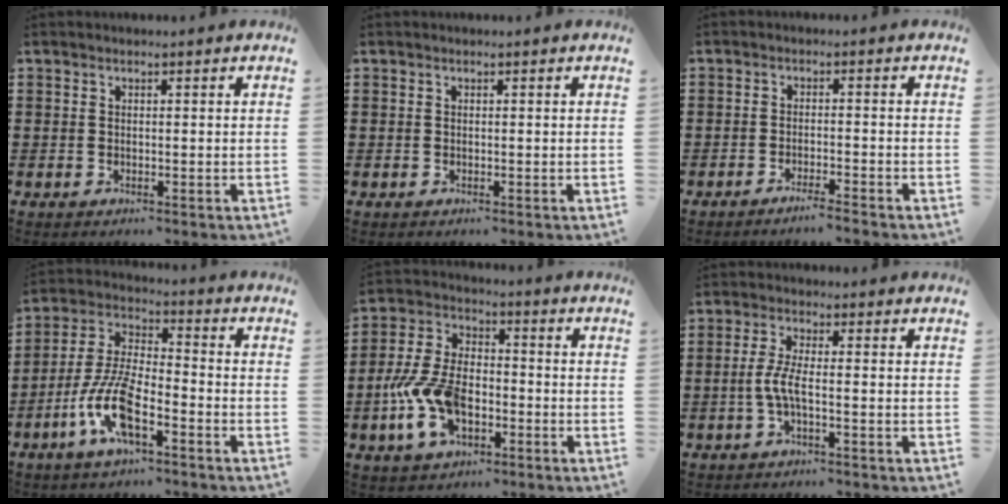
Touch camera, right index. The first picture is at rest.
{"total": 0.0}
{"total": 2.3, "force": [-2.1, -0.4, 0.8], "torque": [-0.014, 0.000, -0.041]}
{"total": 9.8, "force": [-4.6, 3.2, 8.0], "torque": [-0.193, -0.008, -0.092]}
{"total": 10.1, "force": [-3.3, 5.7, 7.7], "torque": [-0.194, -0.003, -0.064]}
{"total": 4.0, "force": [-1.1, 0.6, 3.8], "torque": [-0.097, -0.009, -0.032]}